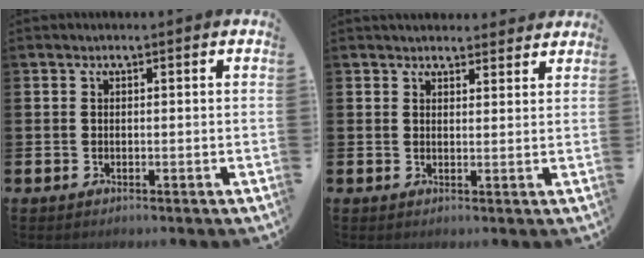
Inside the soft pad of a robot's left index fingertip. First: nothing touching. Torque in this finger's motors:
{"motor_torque": [1.03, -1.11, 0.53, 0.10]}